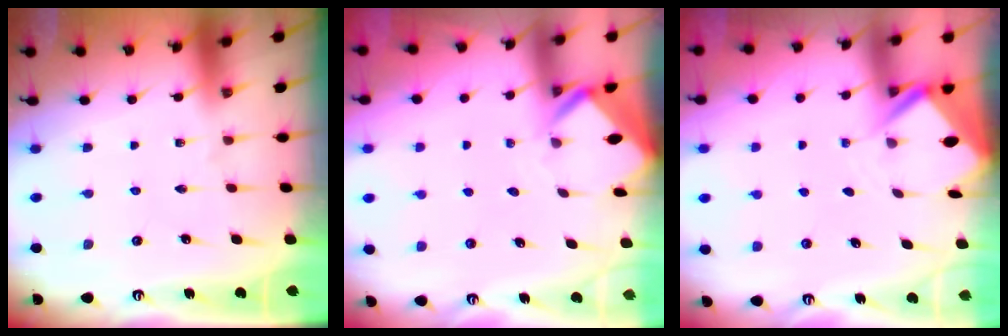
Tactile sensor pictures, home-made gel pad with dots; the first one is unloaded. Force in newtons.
{"total": 2.7, "press": 2.7, "slide": 0.2}
{"total": 3.0, "press": 2.9, "slide": 0.3}